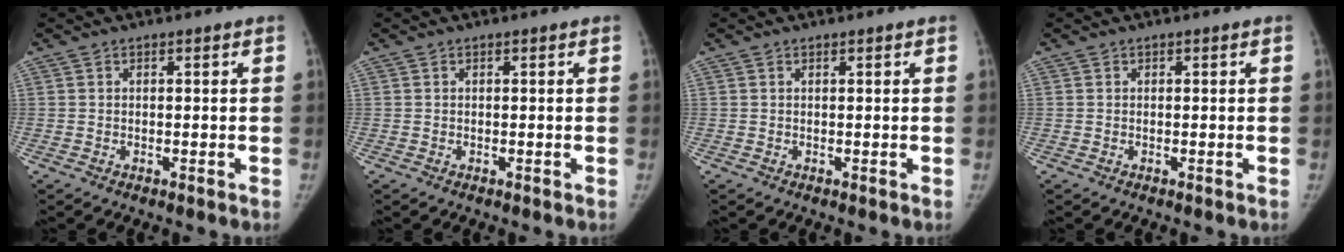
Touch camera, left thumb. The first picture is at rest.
{"total": 0.0}
{"total": 0.0}
{"total": 0.0}